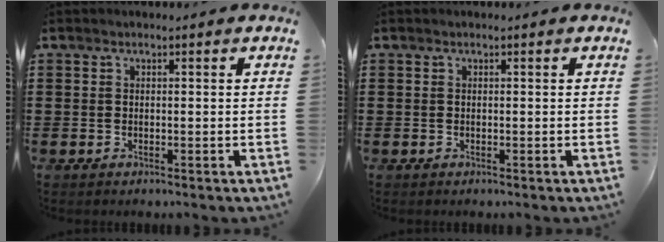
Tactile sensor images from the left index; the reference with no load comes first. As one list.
[{"total": 0.0}]